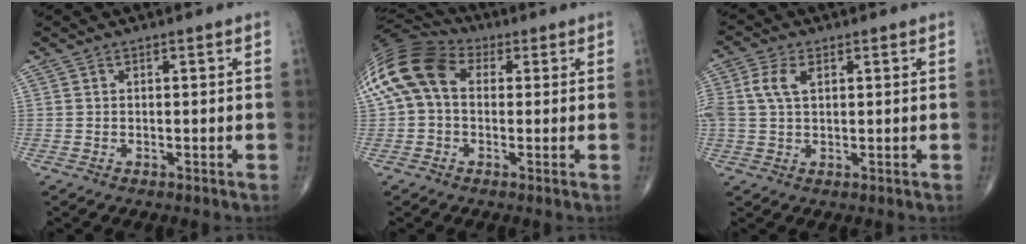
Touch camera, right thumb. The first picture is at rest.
{"total": 14.7, "force": [2.3, 10.3, 10.2], "torque": [-0.212, 0.043, 0.033]}
{"total": 5.6, "force": [1.6, 3.2, 4.3], "torque": [-0.111, 0.012, 0.032]}